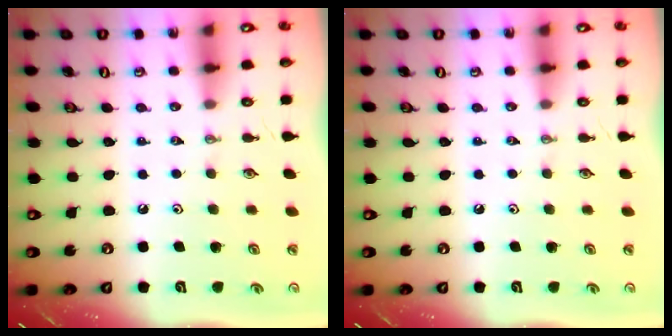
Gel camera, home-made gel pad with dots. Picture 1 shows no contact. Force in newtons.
{"total": 0.0}